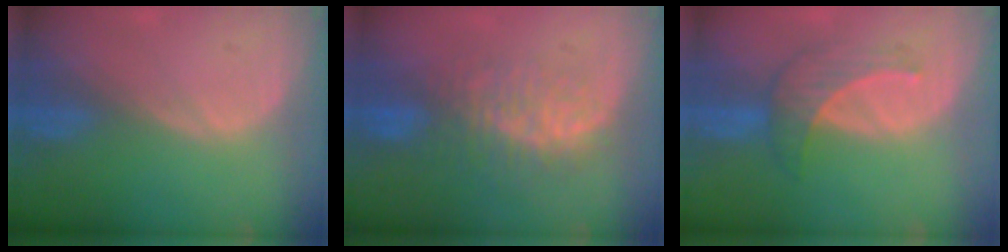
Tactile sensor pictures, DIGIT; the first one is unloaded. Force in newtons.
{"total": 7.8, "press": 7.4, "slide": 2.4}
{"total": 4.5, "press": 4.5, "slide": 0.4}